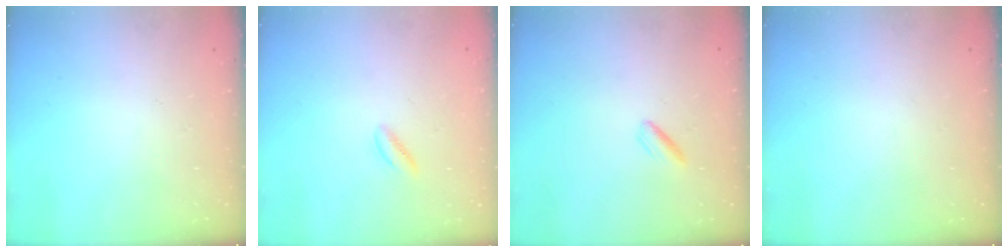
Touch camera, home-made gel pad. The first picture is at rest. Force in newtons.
{"total": 2.1, "press": 1.9, "slide": 0.9}
{"total": 3.0, "press": 2.8, "slide": 1.0}
{"total": 0.0}